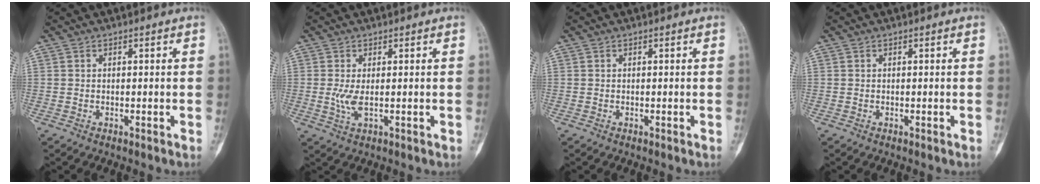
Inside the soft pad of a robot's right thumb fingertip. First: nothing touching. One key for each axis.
{"total": 3.0, "fx": 0.0, "fy": 1.0, "fz": 2.8, "tx": -0.070, "ty": -0.010, "tz": 0.002}
{"total": 0.0}
{"total": 0.0}